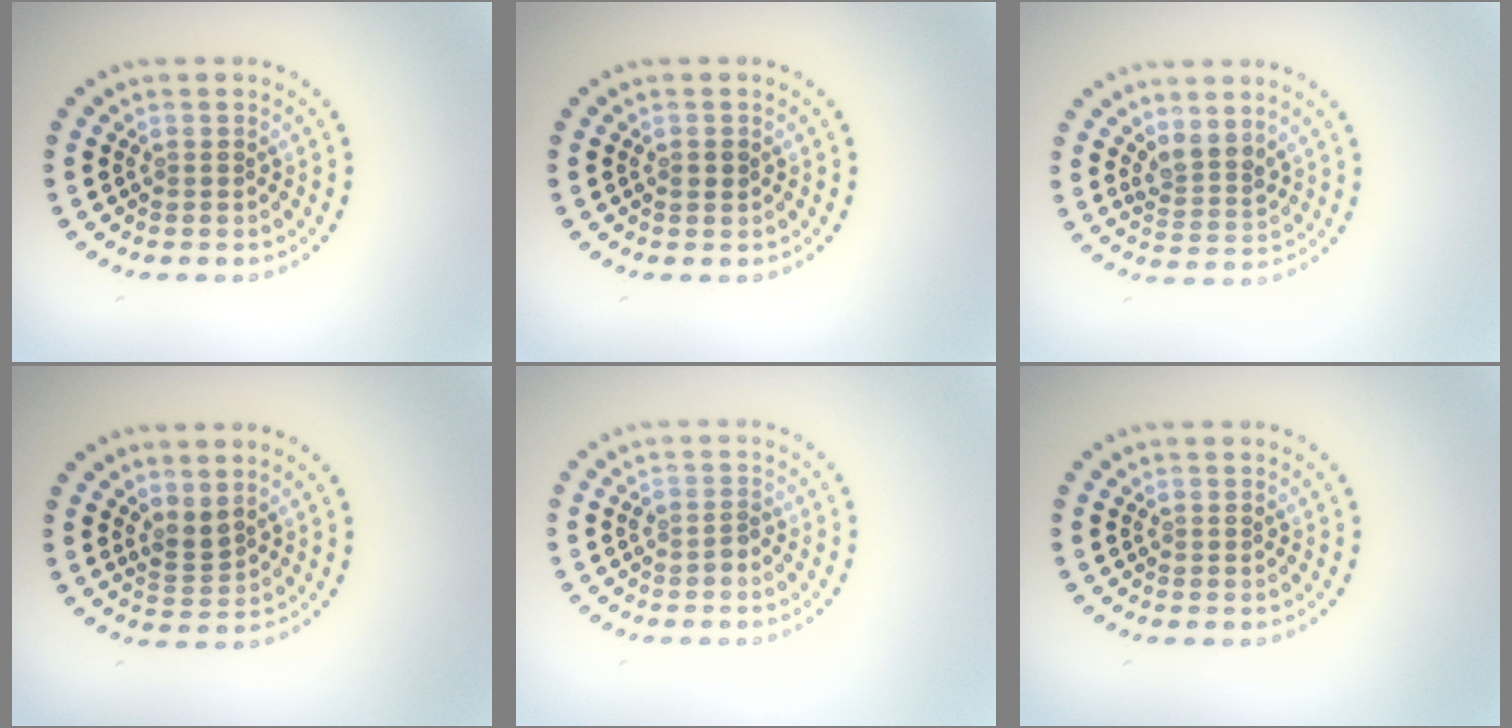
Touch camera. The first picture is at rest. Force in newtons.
{"total": 0.8, "press": 0.7, "slide": 0.2}
{"total": 2.4, "press": 1.9, "slide": 1.5}
{"total": 1.9, "press": 1.4, "slide": 1.2}
{"total": 1.1, "press": 0.8, "slide": 0.7}
{"total": 0.0}